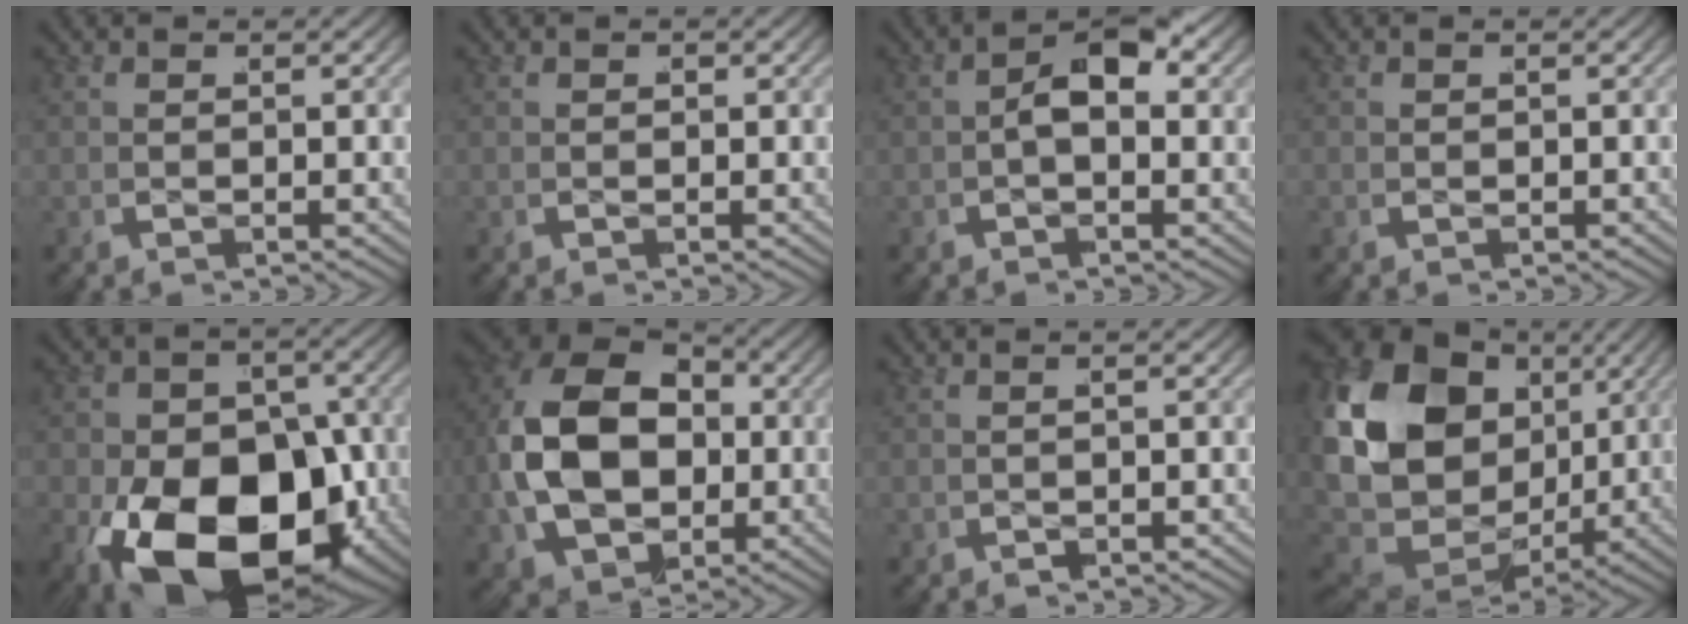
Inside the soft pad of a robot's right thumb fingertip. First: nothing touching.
{"total": 0.0}
{"total": 4.9, "force": [0.0, 2.3, 4.3], "torque": [-0.071, 0.008, -0.008]}
{"total": 0.0}
{"total": 21.8, "force": [-4.8, 14.5, 15.5], "torque": [-0.276, -0.064, -0.053]}
{"total": 17.1, "force": [0.8, 12.0, 12.1], "torque": [-0.286, -0.017, 0.023]}
{"total": 0.8, "force": [-0.3, -0.7, -0.2], "torque": [0.005, 0.013, -0.008]}
{"total": 23.0, "force": [1.7, 15.7, 16.7], "torque": [-0.352, -0.024, 0.039]}